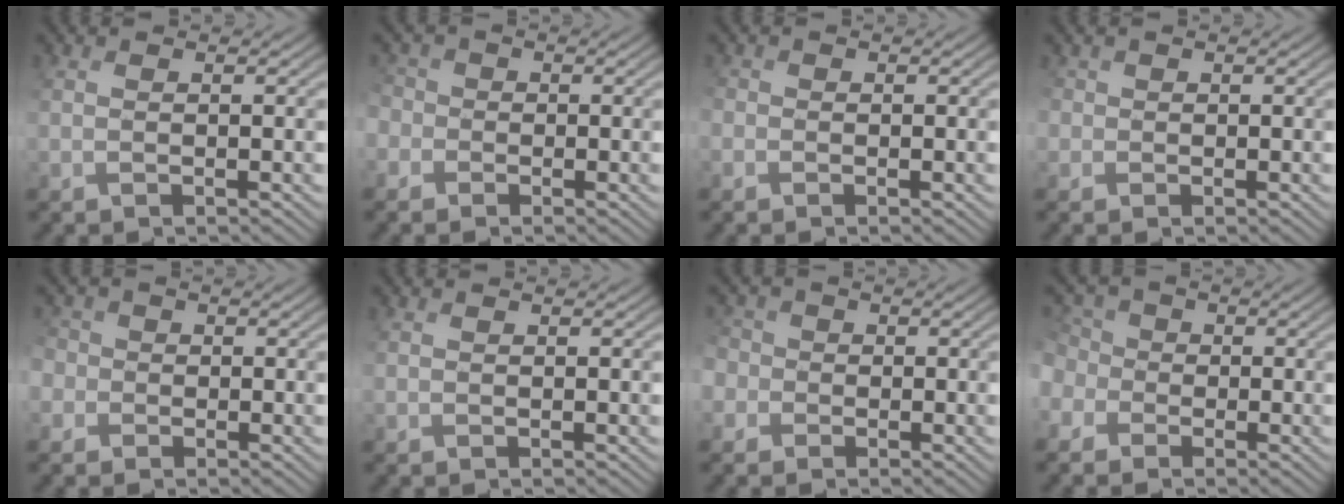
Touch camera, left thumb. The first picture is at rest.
{"total": 2.6, "force": [-1.4, 2.2, -0.1], "torque": [-0.005, 0.000, -0.039]}
{"total": 0.9, "force": [-0.7, 0.4, -0.4], "torque": [0.007, -0.004, -0.015]}
{"total": 1.2, "force": [-0.4, 0.9, -0.7], "torque": [0.019, -0.005, -0.013]}
{"total": 2.6, "force": [-1.1, 2.3, -0.2], "torque": [-0.003, -0.001, -0.035]}
{"total": 0.0}
{"total": 3.0, "force": [-1.3, 2.7, 0.0], "torque": [-0.009, 0.001, -0.041]}
{"total": 4.4, "force": [-1.4, 3.9, 1.5], "torque": [-0.060, -0.002, -0.037]}